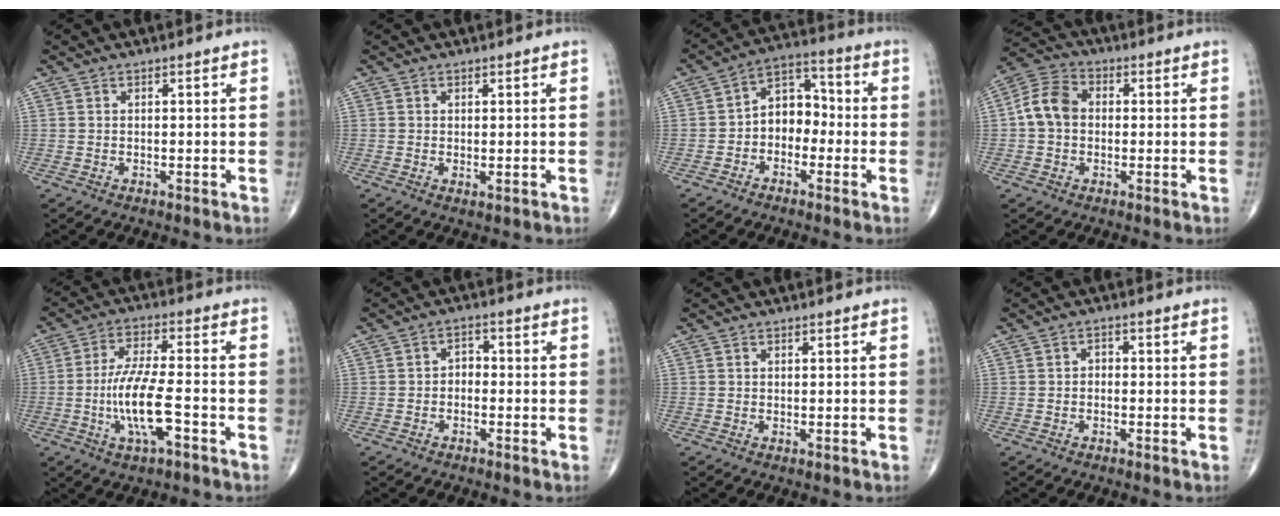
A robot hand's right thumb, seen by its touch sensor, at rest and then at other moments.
{"total": 1.0, "force": [0.0, 0.5, 0.9], "torque": [-0.019, -0.006, 0.001]}
{"total": 8.1, "force": [-1.8, 6.0, 5.1], "torque": [-0.049, 0.041, -0.049]}
{"total": 8.0, "force": [0.0, 6.2, 4.9], "torque": [-0.087, 0.026, -0.012]}
{"total": 11.1, "force": [-3.4, 3.0, 10.1], "torque": [-0.207, 0.016, -0.062]}
{"total": 2.5, "force": [-0.9, 1.9, 1.5], "torque": [-0.008, 0.017, -0.026]}
{"total": 0.0}
{"total": 1.4, "force": [-0.5, 1.1, 0.8], "torque": [-0.001, 0.007, -0.015]}